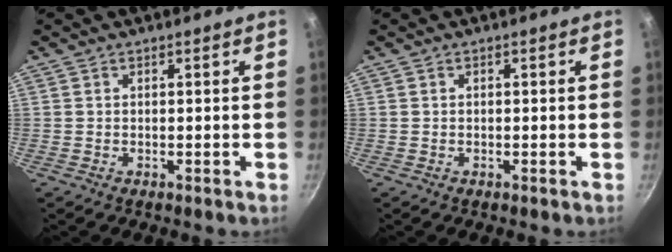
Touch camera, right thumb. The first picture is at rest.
{"total": 0.0}